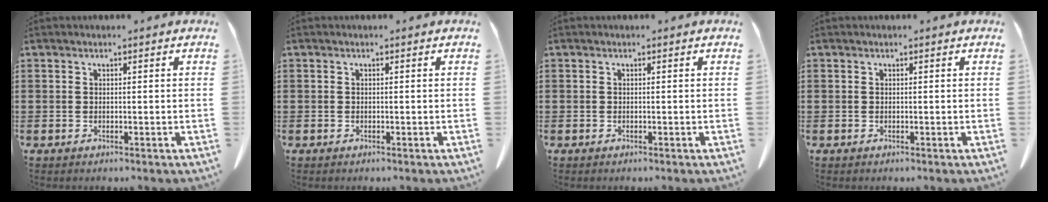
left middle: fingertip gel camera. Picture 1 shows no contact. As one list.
[{"total": 0.0}, {"total": 0.0}, {"total": 0.0}]